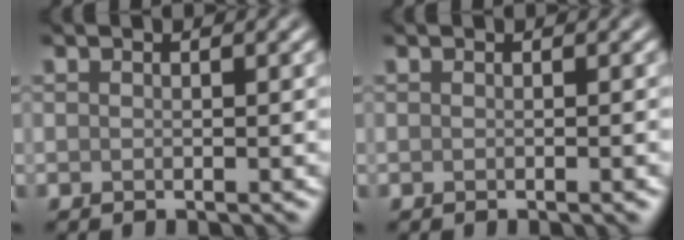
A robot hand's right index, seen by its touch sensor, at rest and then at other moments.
{"total": 1.2, "force": [-0.2, 0.4, 1.1], "torque": [-0.008, 0.001, -0.004]}